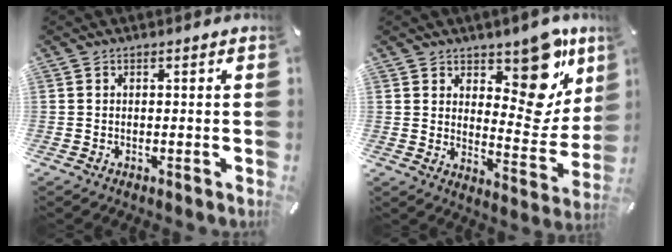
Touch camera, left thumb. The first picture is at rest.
{"total": 15.8, "force": [9.9, 8.4, 9.0], "torque": [-0.088, -0.090, 0.167]}